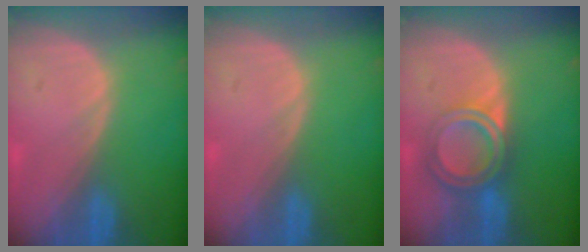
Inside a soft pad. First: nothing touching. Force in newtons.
{"total": 0.0}
{"total": 6.5, "press": 5.5, "slide": 3.4}